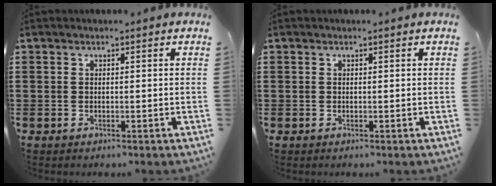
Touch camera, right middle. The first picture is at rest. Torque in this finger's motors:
{"motor_torque": [-0.06, 0.07, -0.02, 0.02]}